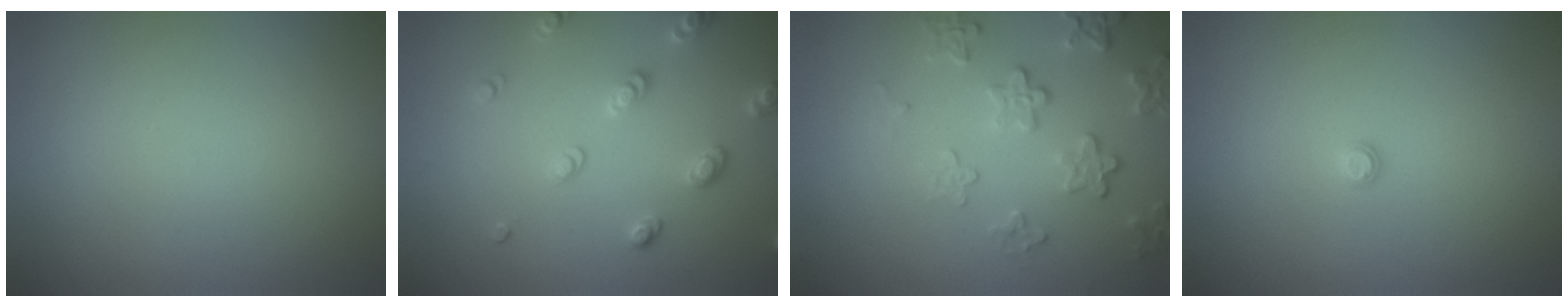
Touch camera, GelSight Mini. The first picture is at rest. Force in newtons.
{"total": 2.7, "press": 2.7, "slide": 0.5}
{"total": 4.0, "press": 3.1, "slide": 2.6}
{"total": 0.6, "press": 0.6, "slide": 0.2}